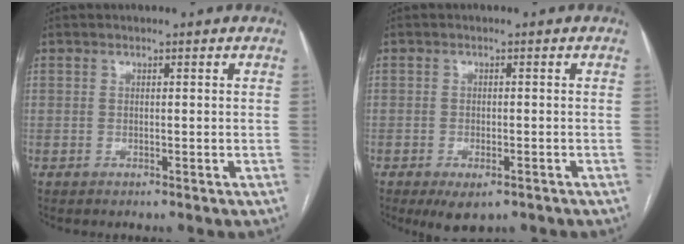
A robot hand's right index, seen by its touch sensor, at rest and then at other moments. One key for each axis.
{"total": 4.4, "fx": -2.8, "fy": 2.0, "fz": 2.8, "tx": -0.044, "ty": -0.006, "tz": -0.034}